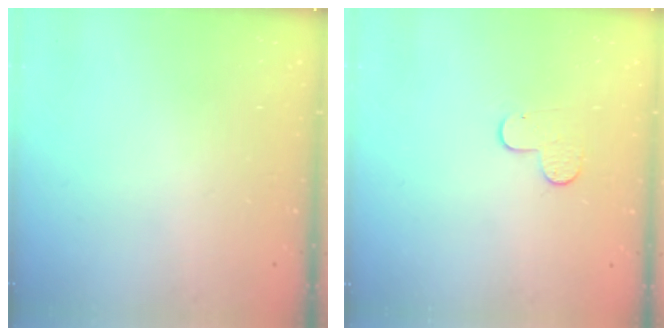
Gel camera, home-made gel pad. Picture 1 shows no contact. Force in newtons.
{"total": 7.1, "press": 7.1, "slide": 0.6}